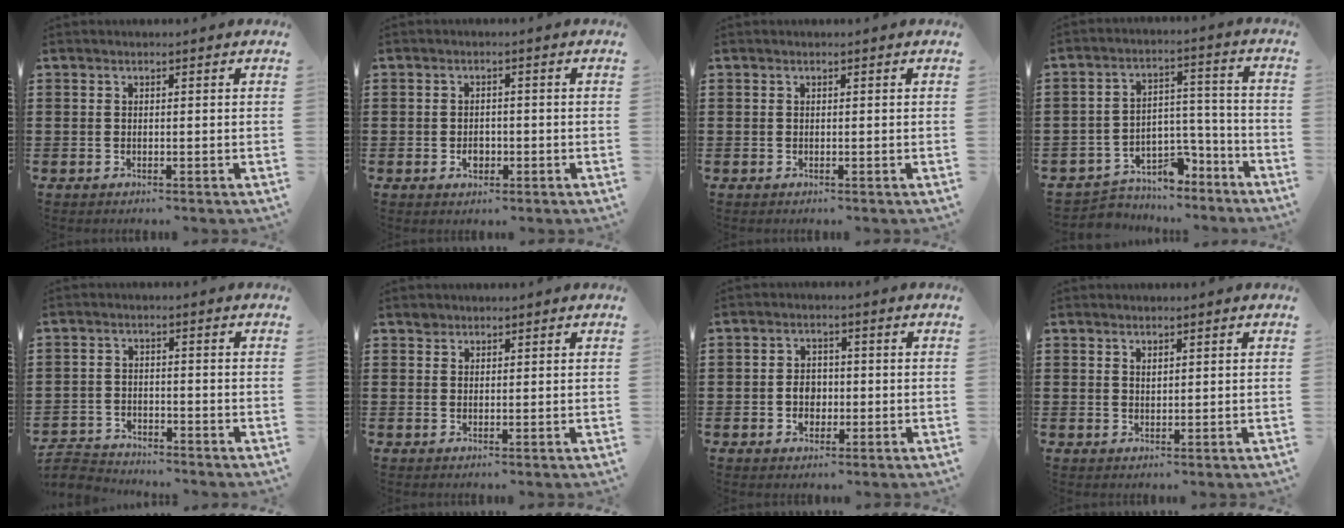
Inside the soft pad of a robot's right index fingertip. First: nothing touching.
{"total": 2.1, "force": [-0.7, 1.4, 1.4], "torque": [-0.028, 0.002, -0.014]}
{"total": 0.0}
{"total": 5.2, "force": [-4.1, 3.1, 1.0], "torque": [-0.022, 0.017, -0.079]}
{"total": 3.5, "force": [-3.4, 0.5, -0.1], "torque": [-0.013, 0.001, -0.078]}
{"total": 1.1, "force": [0.9, 0.6, 0.0], "torque": [-0.002, -0.001, 0.019]}
{"total": 3.5, "force": [-0.7, 2.7, 2.1], "torque": [-0.037, 0.002, -0.017]}
{"total": 0.7, "force": [0.6, 0.3, 0.3], "torque": [-0.007, 0.000, 0.012]}